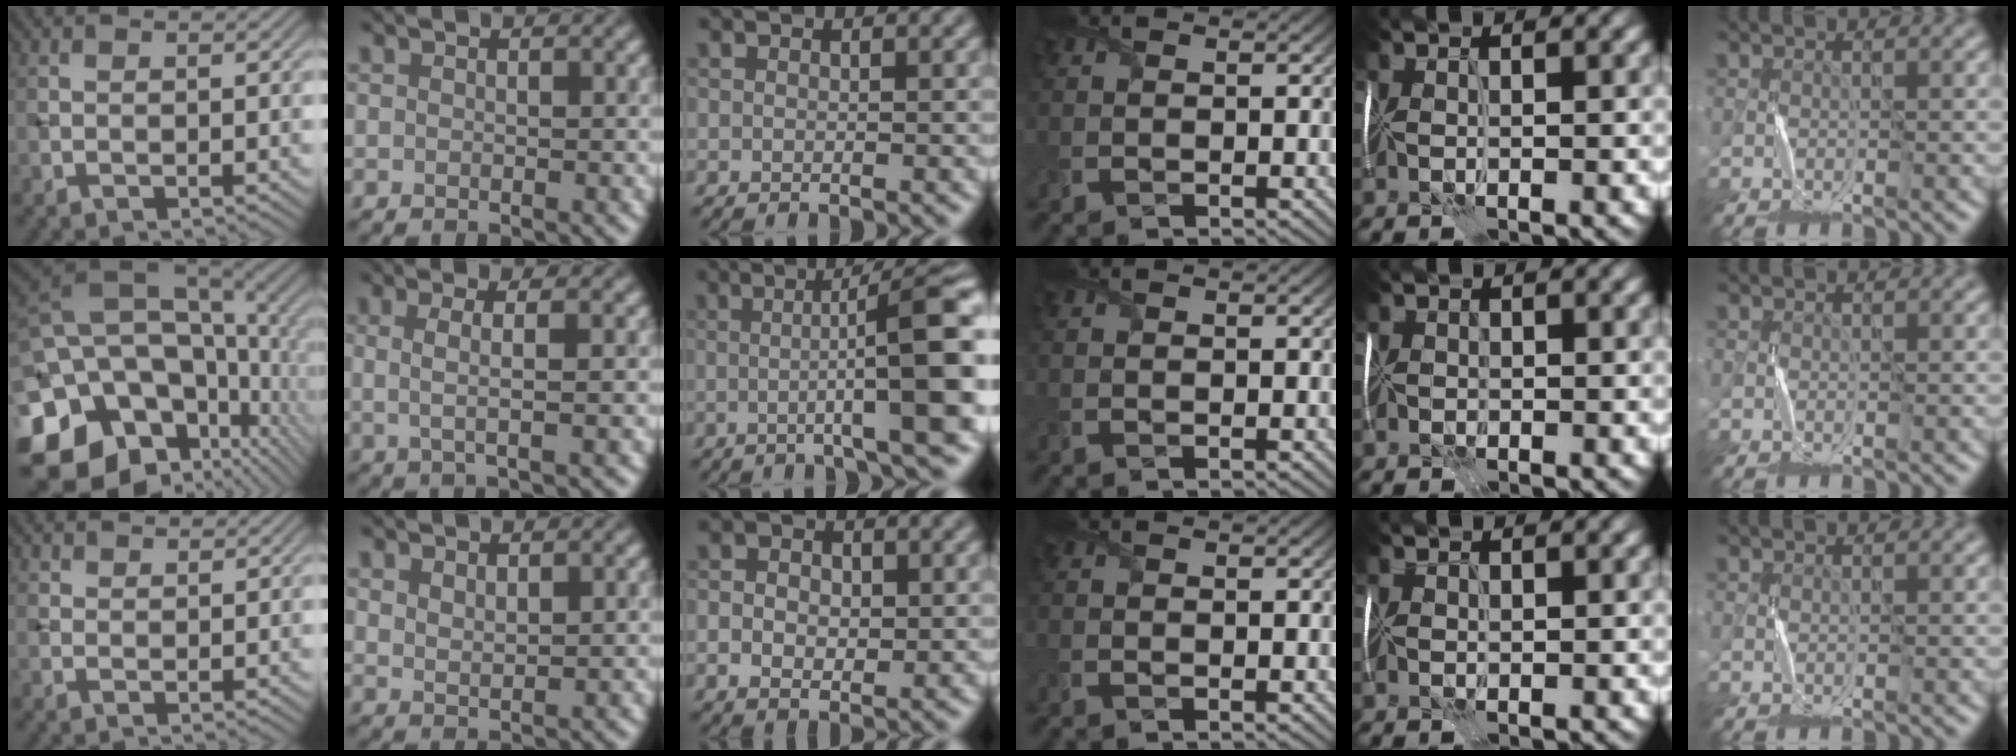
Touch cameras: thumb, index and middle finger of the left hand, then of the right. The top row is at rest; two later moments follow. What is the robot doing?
{"motion": "fold", "object": "memory foam"}